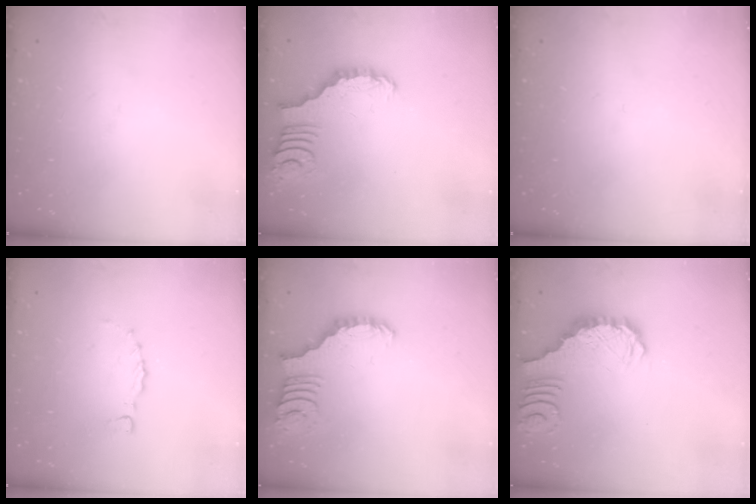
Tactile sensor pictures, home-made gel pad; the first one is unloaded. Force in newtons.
{"total": 3.0, "press": 2.9, "slide": 0.3}
{"total": 0.0}
{"total": 0.0}
{"total": 2.7, "press": 2.7, "slide": 0.5}
{"total": 2.7, "press": 2.7, "slide": 0.5}